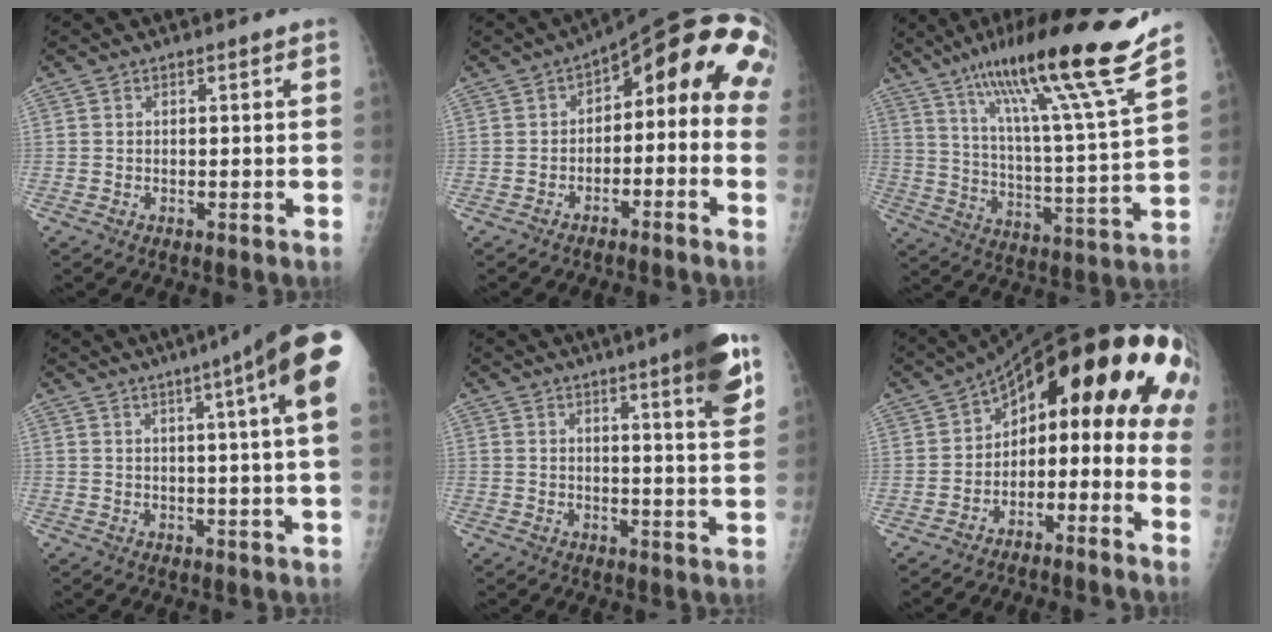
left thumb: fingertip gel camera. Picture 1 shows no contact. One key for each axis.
{"total": 13.4, "fx": -0.4, "fy": 7.2, "fz": 11.3, "tx": -0.115, "ty": 0.063, "tz": -0.013}
{"total": 22.2, "fx": 15.7, "fy": 0.4, "fz": 15.6, "tx": -0.235, "ty": -0.071, "tz": 0.257}
{"total": 16.5, "fx": 8.0, "fy": 0.5, "fz": 14.4, "tx": -0.194, "ty": -0.003, "tz": 0.087}
{"total": 11.4, "fx": 6.3, "fy": 0.9, "fz": 9.5, "tx": -0.120, "ty": -0.029, "tz": 0.078}
{"total": 19.4, "fx": -2.0, "fy": 11.4, "fz": 15.7, "tx": -0.203, "ty": 0.091, "tz": -0.031}